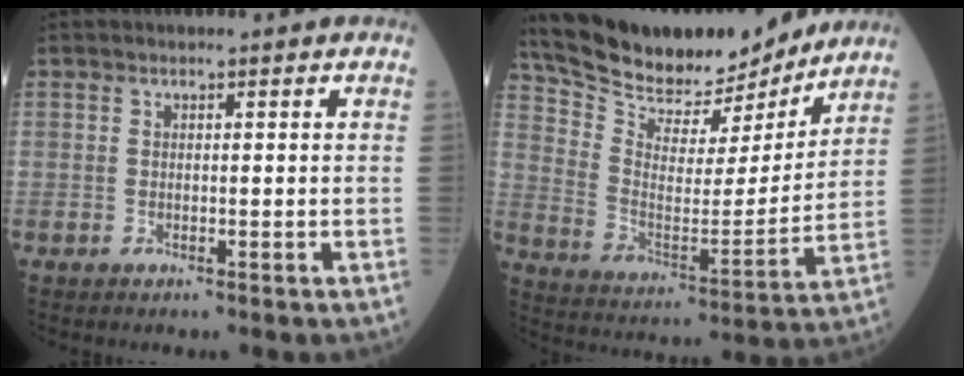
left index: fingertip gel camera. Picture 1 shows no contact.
{"total": 19.1, "force": [17.5, 4.5, 6.3], "torque": [-0.119, -0.007, 0.283]}